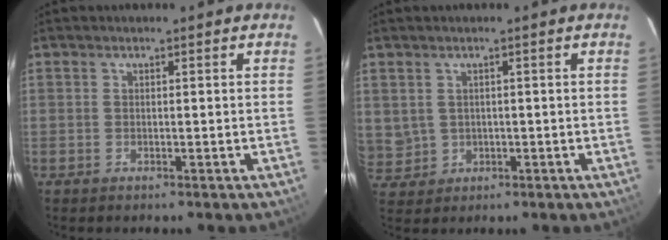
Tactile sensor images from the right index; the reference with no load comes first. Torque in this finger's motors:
{"motor_torque": [0.04, 0.13, 0.04, 0.01]}